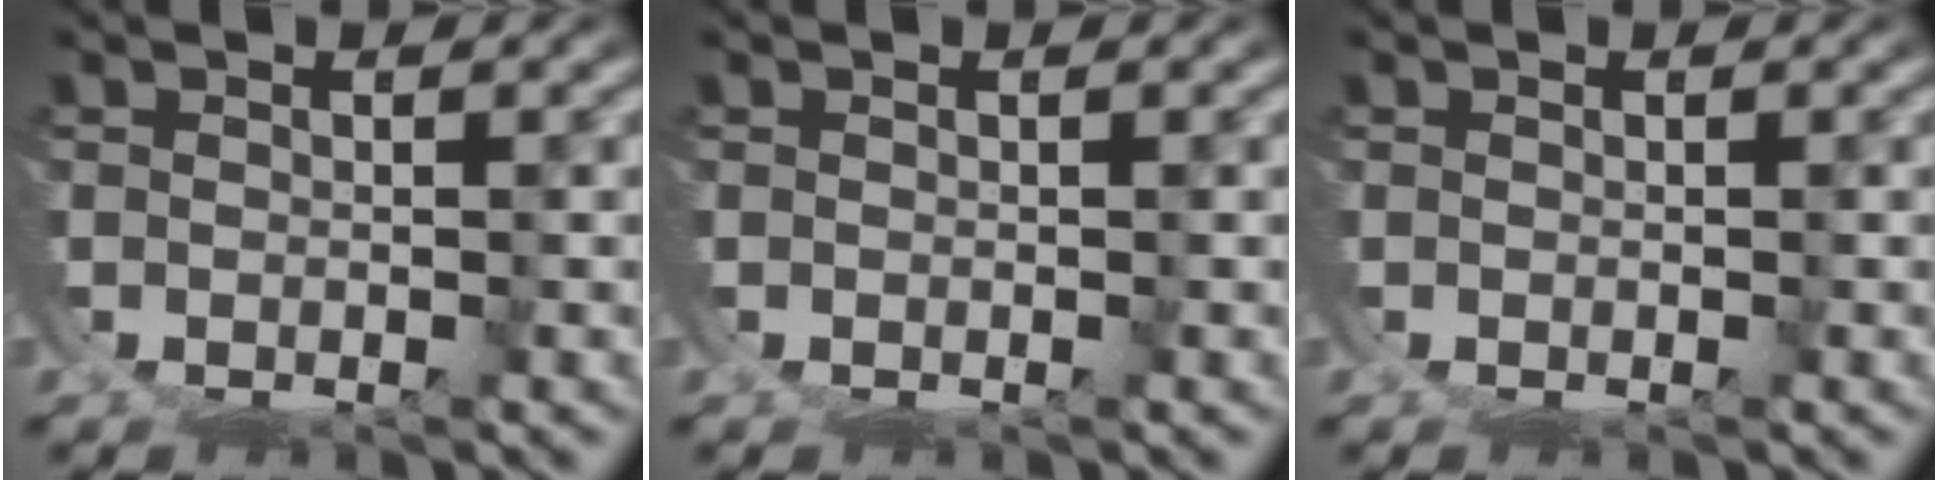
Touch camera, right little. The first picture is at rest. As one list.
[{"total": 0.0}, {"total": 0.0}]